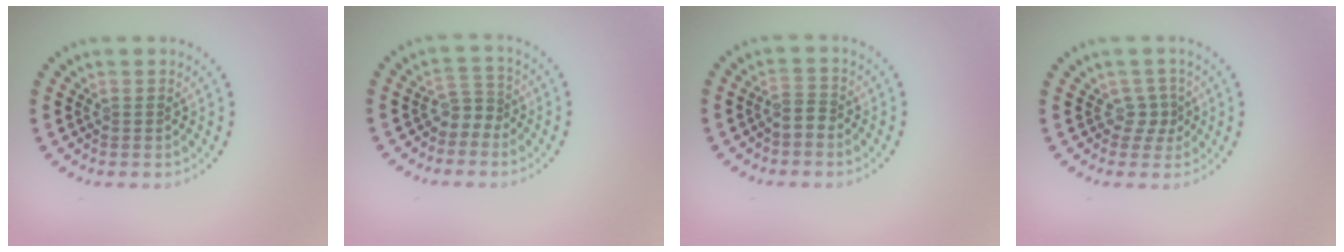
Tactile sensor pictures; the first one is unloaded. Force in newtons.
{"total": 1.8, "press": 1.3, "slide": 1.3}
{"total": 1.7, "press": 1.3, "slide": 1.1}
{"total": 1.5, "press": 1.0, "slide": 1.2}